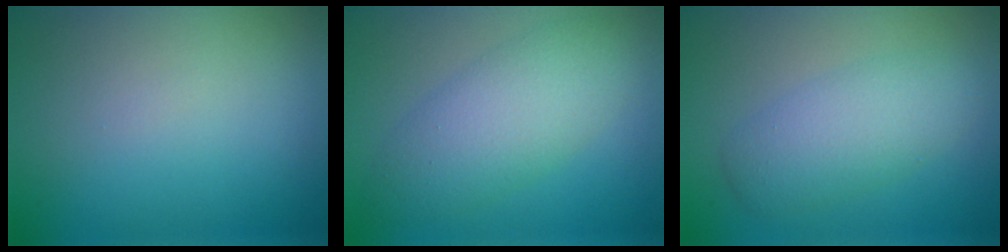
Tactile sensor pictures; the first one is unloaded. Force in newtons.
{"total": 5.5, "press": 5.5, "slide": 0.1}
{"total": 4.1, "press": 4.1, "slide": 0.1}